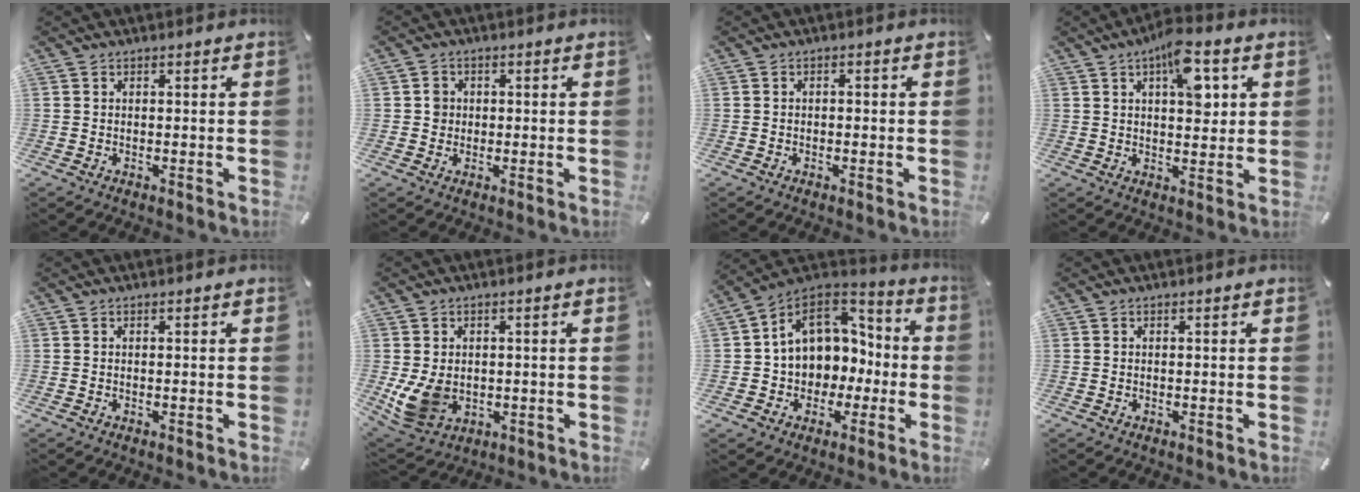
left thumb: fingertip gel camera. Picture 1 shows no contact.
{"total": 2.9, "force": [0.0, 2.7, 0.9], "torque": [-0.002, -0.001, -0.007]}
{"total": 1.0, "force": [-0.5, 0.7, 0.5], "torque": [-0.010, 0.002, -0.012]}
{"total": 10.8, "force": [4.4, 5.2, 8.3], "torque": [-0.102, -0.021, 0.069]}
{"total": 0.0}
{"total": 8.1, "force": [-0.1, 6.8, 4.3], "torque": [-0.103, -0.005, -0.001]}
{"total": 11.6, "force": [1.5, 10.6, 4.4], "torque": [-0.090, 0.000, 0.039]}
{"total": 0.0}